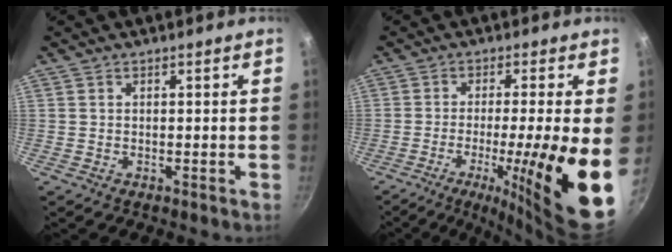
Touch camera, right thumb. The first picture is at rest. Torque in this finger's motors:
{"motor_torque": [0.56, 2.74, 0.53, 0.25, 0.23]}